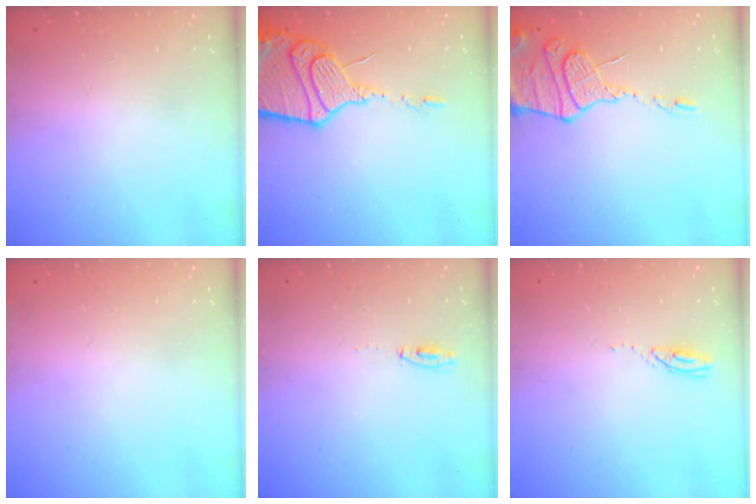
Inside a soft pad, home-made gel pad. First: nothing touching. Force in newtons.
{"total": 19.2, "press": 19.1, "slide": 1.6}
{"total": 14.4, "press": 14.4, "slide": 1.4}
{"total": 2.3, "press": 2.2, "slide": 0.8}
{"total": 16.2, "press": 5.8, "slide": 15.1}
{"total": 3.0, "press": 3.0, "slide": 0.1}